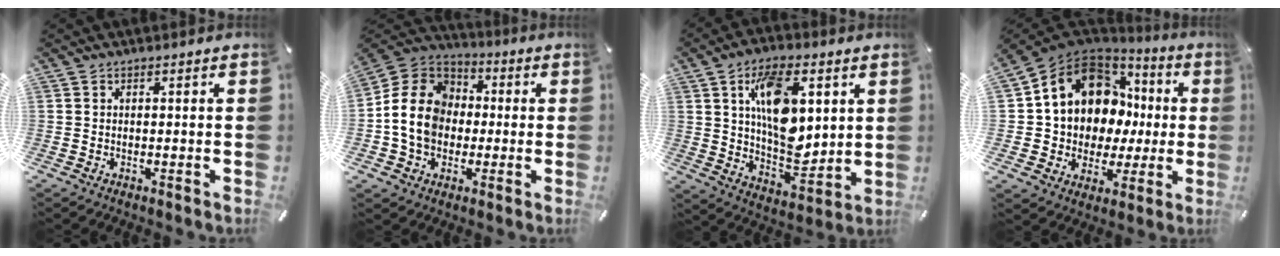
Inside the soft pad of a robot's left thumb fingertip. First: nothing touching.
{"total": 14.6, "force": [-1.8, 12.6, 7.2], "torque": [-0.162, 0.033, -0.032]}
{"total": 16.1, "force": [5.0, 9.2, 12.2], "torque": [-0.210, -0.016, 0.082]}
{"total": 13.3, "force": [5.6, 10.8, 5.6], "torque": [-0.119, -0.040, 0.113]}